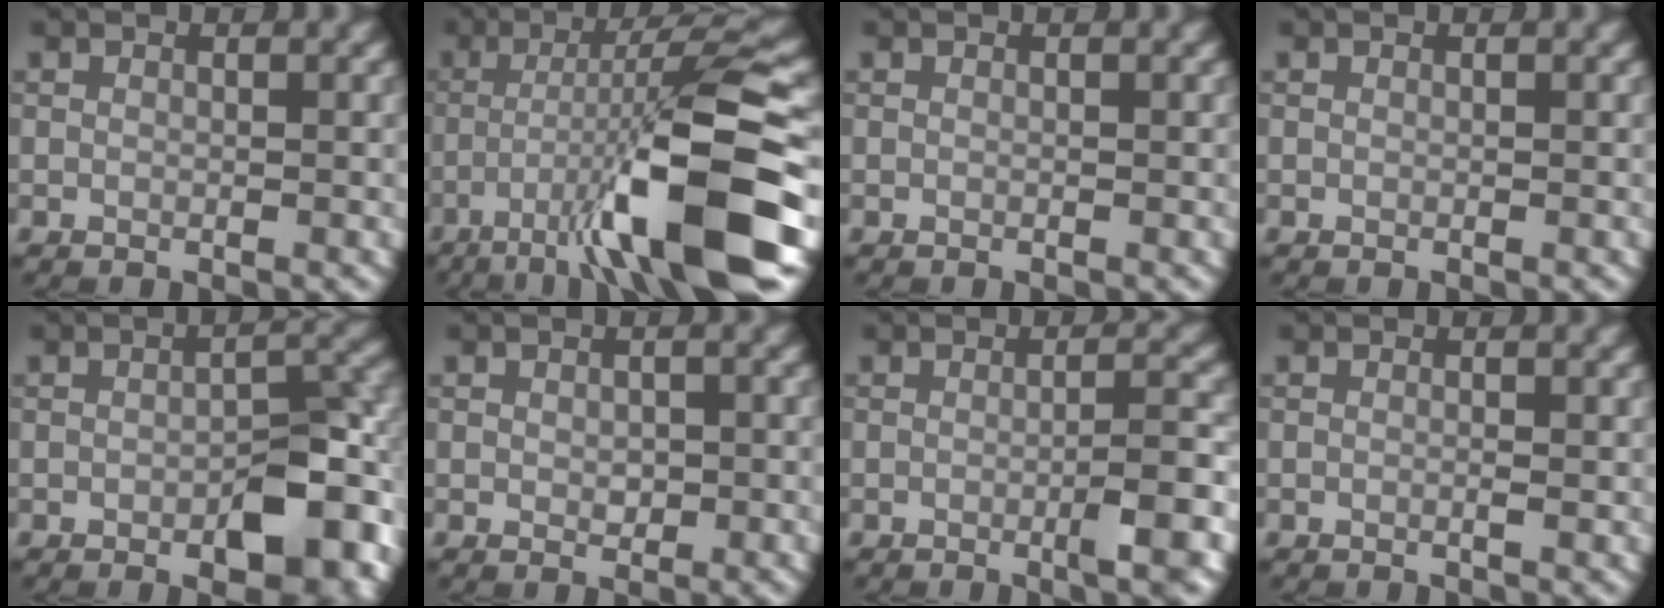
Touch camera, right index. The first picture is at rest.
{"total": 12.2, "force": [-5.0, 1.6, 11.0], "torque": [-0.169, 0.015, -0.079]}
{"total": 0.0}
{"total": 0.0}
{"total": 7.5, "force": [-2.7, 3.2, 6.2], "torque": [-0.075, 0.004, -0.037]}
{"total": 1.3, "force": [-0.1, 0.8, 1.0], "torque": [-0.013, -0.002, 0.001]}
{"total": 3.6, "force": [-1.1, 0.5, 3.4], "torque": [-0.049, 0.008, -0.024]}
{"total": 0.6, "force": [-0.1, 0.0, 0.6], "torque": [-0.010, -0.001, -0.005]}